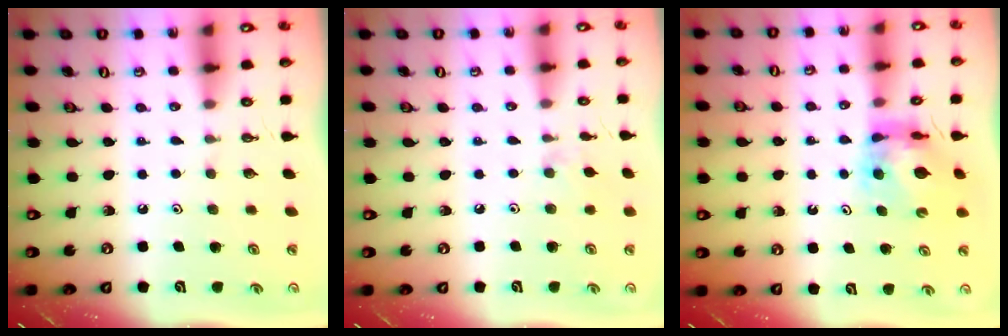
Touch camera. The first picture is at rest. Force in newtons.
{"total": 3.9, "press": 3.9, "slide": 0.7}
{"total": 9.7, "press": 9.6, "slide": 1.2}